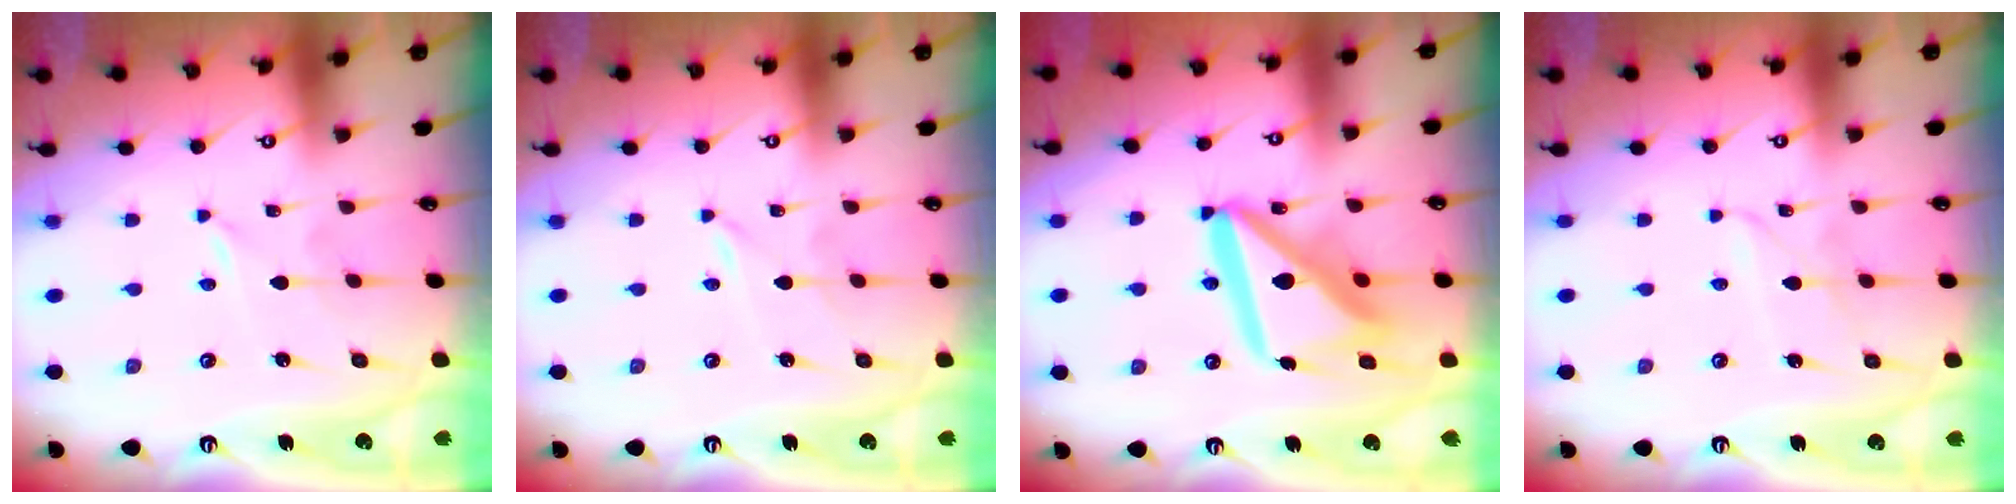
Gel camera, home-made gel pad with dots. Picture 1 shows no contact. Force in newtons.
{"total": 0.0}
{"total": 17.8, "press": 17.6, "slide": 2.2}
{"total": 4.6, "press": 4.6, "slide": 0.4}